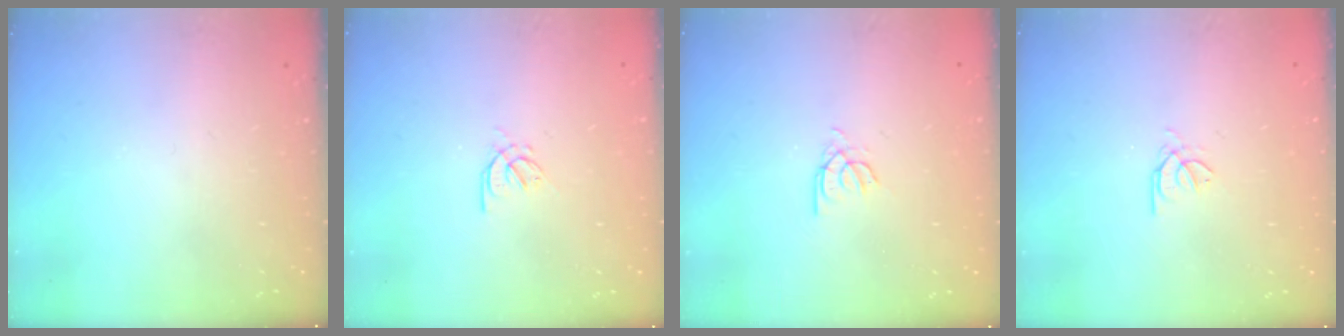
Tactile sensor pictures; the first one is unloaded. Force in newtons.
{"total": 2.6, "press": 2.5, "slide": 0.7}
{"total": 2.6, "press": 2.6, "slide": 0.2}
{"total": 0.9, "press": 0.8, "slide": 0.4}